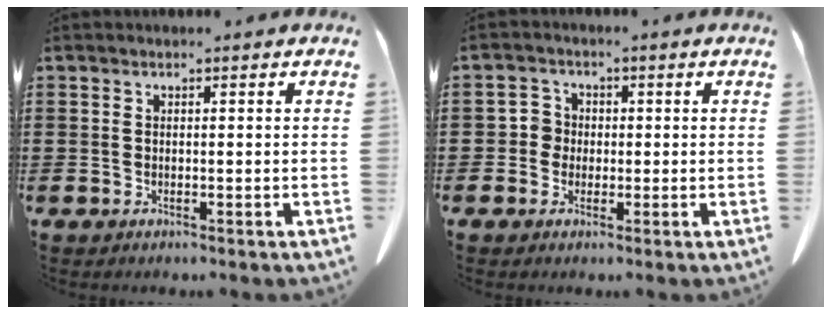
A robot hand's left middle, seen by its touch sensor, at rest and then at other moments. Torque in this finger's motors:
{"motor_torque": [-0.04, 0.05, 0.00, -0.01]}